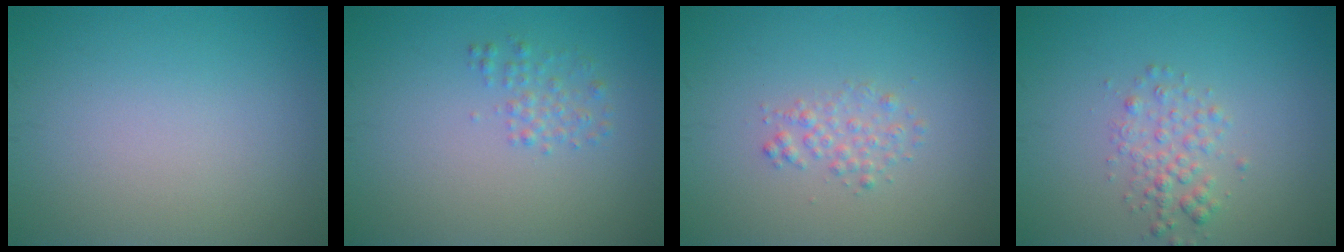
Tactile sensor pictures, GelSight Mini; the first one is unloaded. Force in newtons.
{"total": 1.5, "press": 1.5, "slide": 0.1}
{"total": 1.5, "press": 1.5, "slide": 0.0}
{"total": 2.1, "press": 2.1, "slide": 0.1}